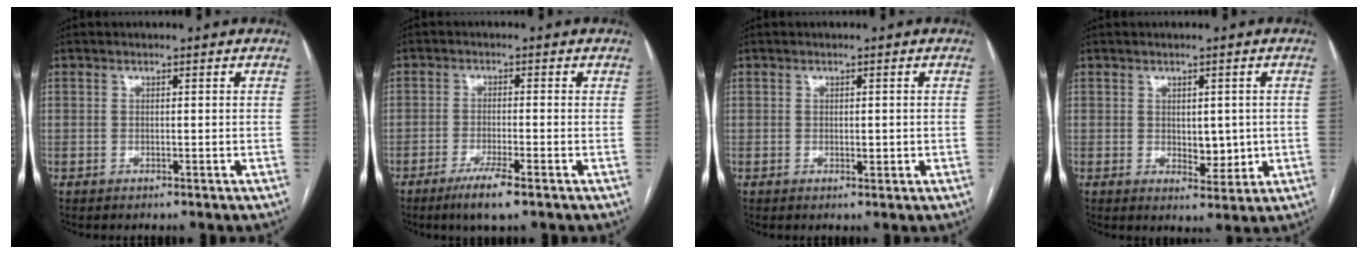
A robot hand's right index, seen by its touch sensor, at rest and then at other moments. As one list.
[{"total": 5.1, "force": [-3.1, 0.1, 4.1], "torque": [-0.076, -0.012, -0.058]}, {"total": 1.2, "force": [-0.1, 0.6, 1.1], "torque": [-0.016, 0.000, 0.003]}, {"total": 4.6, "force": [0.1, 2.6, 3.8], "torque": [-0.046, -0.003, 0.013]}]